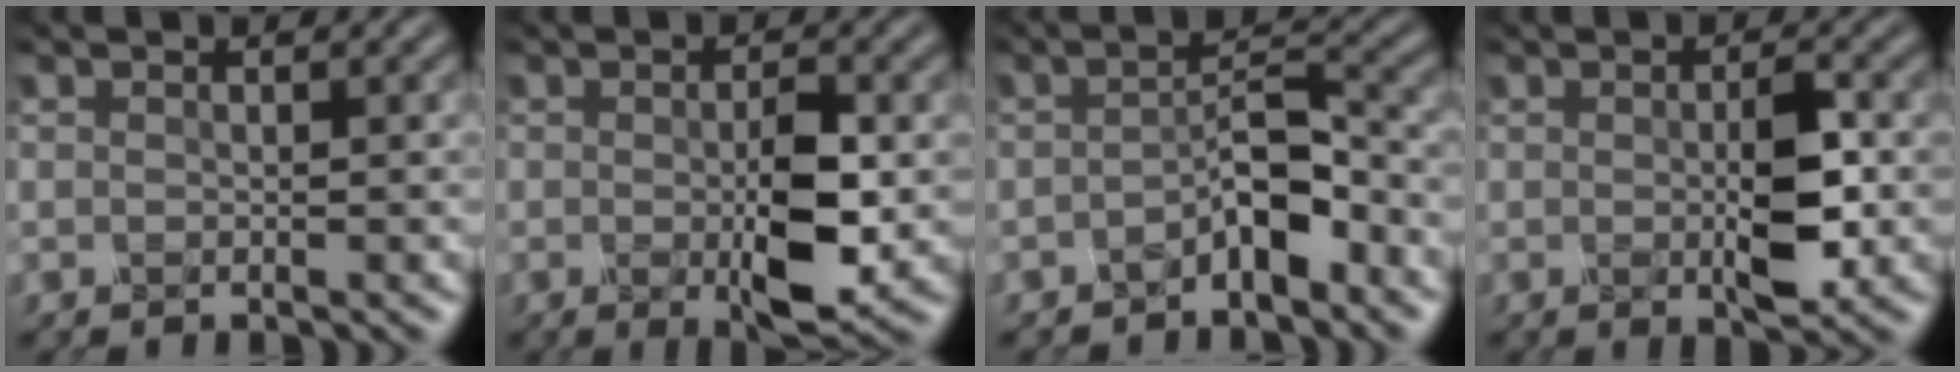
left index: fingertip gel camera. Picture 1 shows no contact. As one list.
[{"total": 5.0, "force": [-1.0, 1.4, 4.7], "torque": [-0.101, -0.009, -0.008]}, {"total": 2.8, "force": [-1.9, 0.4, 1.9], "torque": [-0.047, 0.015, -0.033]}, {"total": 3.6, "force": [-0.5, 0.8, 3.5], "torque": [-0.081, -0.005, -0.003]}]